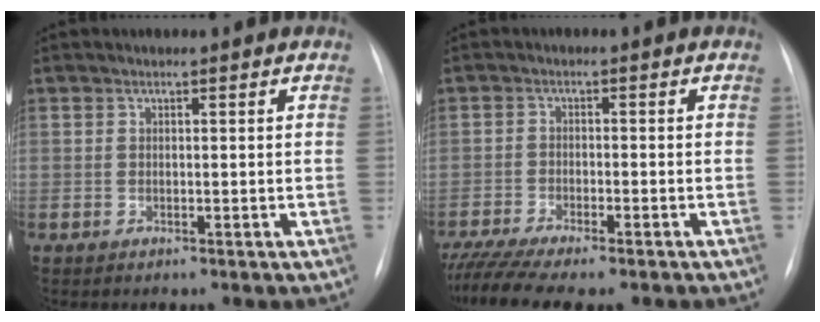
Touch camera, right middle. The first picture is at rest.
{"total": 11.1, "force": [-9.3, 1.8, 5.9], "torque": [-0.094, -0.009, -0.142]}